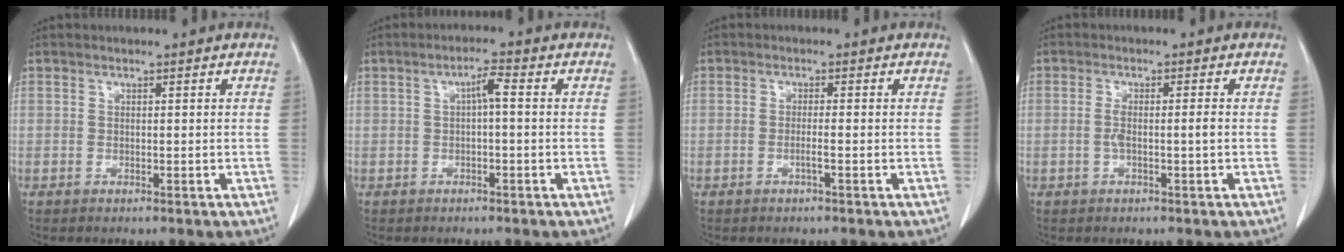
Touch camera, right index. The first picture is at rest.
{"total": 2.6, "force": [0.2, 0.3, 2.6], "torque": [-0.046, 0.008, 0.003]}
{"total": 1.3, "force": [-0.6, -0.3, 1.1], "torque": [-0.020, 0.000, -0.014]}
{"total": 2.3, "force": [-0.5, 0.0, 2.3], "torque": [-0.044, 0.002, -0.008]}